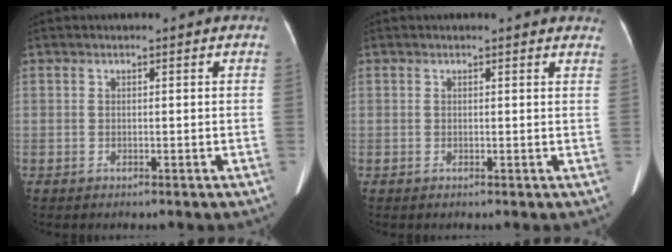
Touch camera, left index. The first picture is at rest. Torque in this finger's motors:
{"motor_torque": [-0.15, -0.02, -0.04, 0.02]}